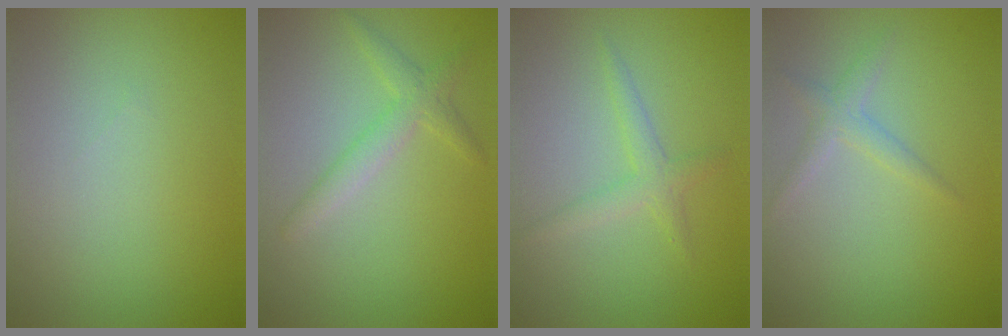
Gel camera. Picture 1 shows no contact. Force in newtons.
{"total": 2.3, "press": 2.3, "slide": 0.1}
{"total": 1.9, "press": 1.9, "slide": 0.1}
{"total": 1.6, "press": 1.6, "slide": 0.0}